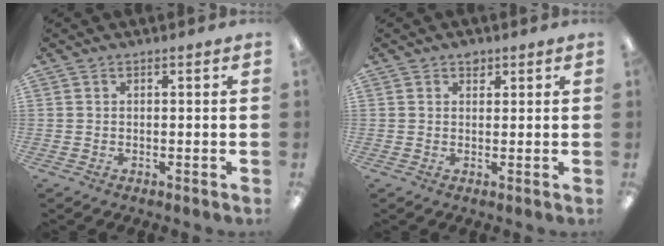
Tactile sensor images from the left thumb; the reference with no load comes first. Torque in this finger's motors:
{"motor_torque": [0.19, -0.01, 0.17, -0.30, 0.00]}